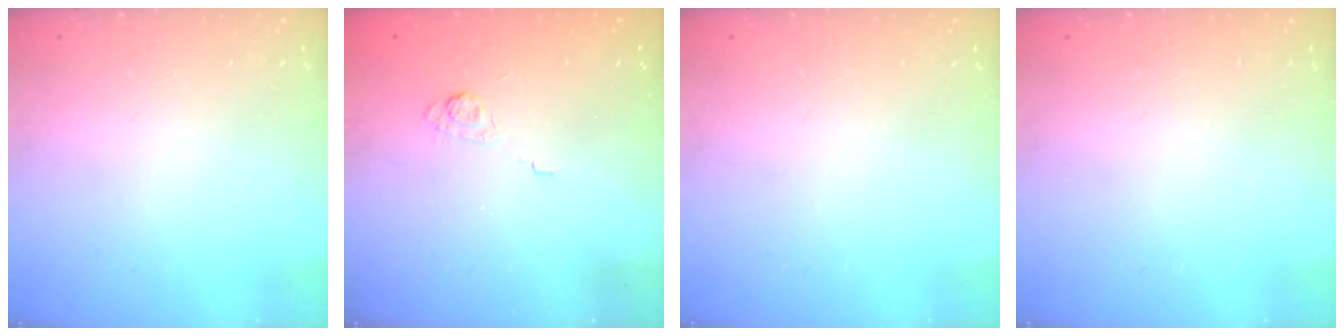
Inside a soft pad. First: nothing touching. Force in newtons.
{"total": 3.7, "press": 3.4, "slide": 1.5}
{"total": 0.0}
{"total": 0.0}